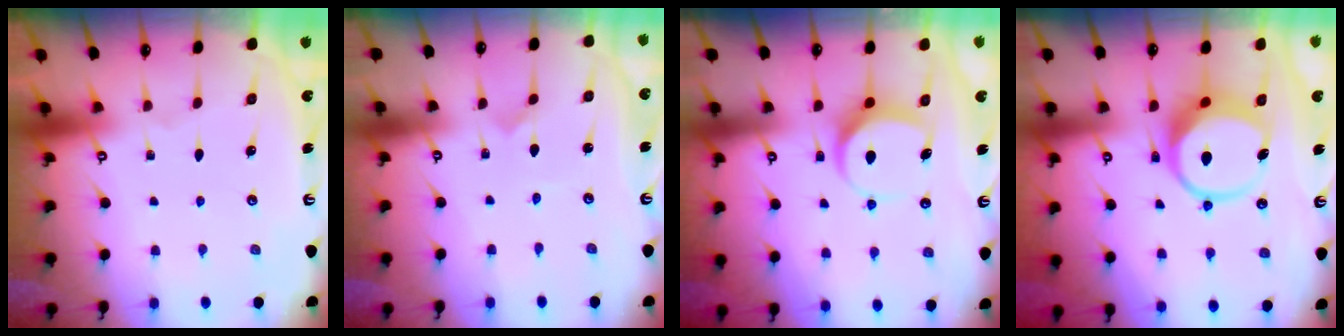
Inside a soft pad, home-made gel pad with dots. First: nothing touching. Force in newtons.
{"total": 0.0}
{"total": 7.9, "press": 7.9, "slide": 0.3}
{"total": 8.7, "press": 8.6, "slide": 1.1}